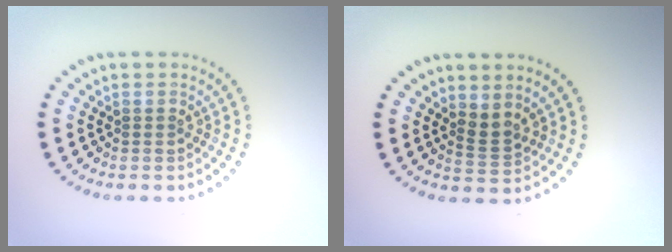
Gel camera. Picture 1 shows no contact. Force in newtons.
{"total": 1.7, "press": 1.2, "slide": 1.2}